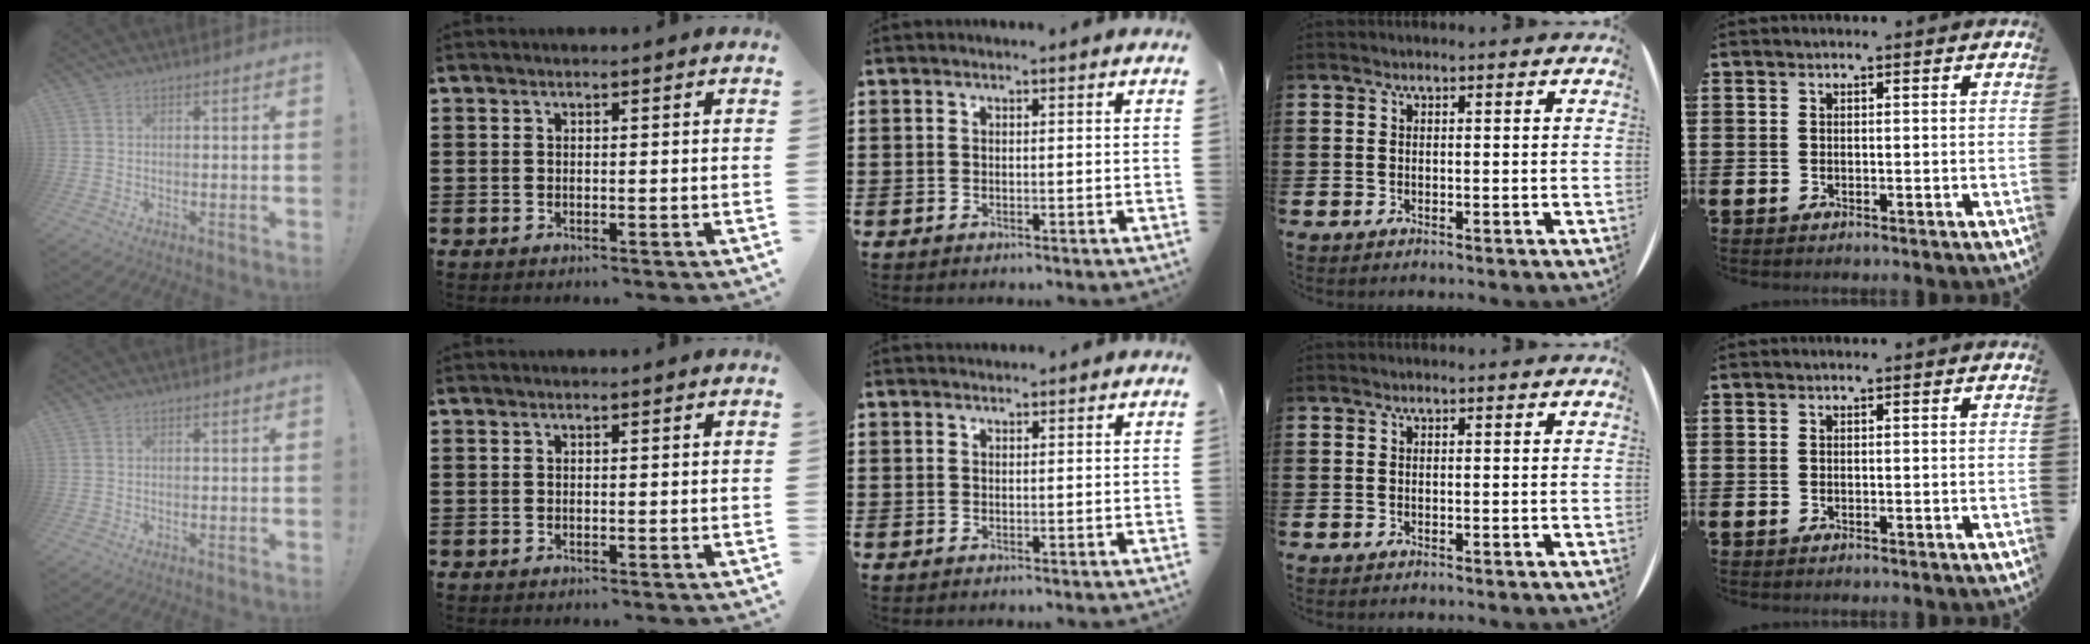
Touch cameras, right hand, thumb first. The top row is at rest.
{"middle": {"total": 0.7, "force": [0.7, 0.2, -0.1], "torque": [0.008, -0.003, 0.012]}}